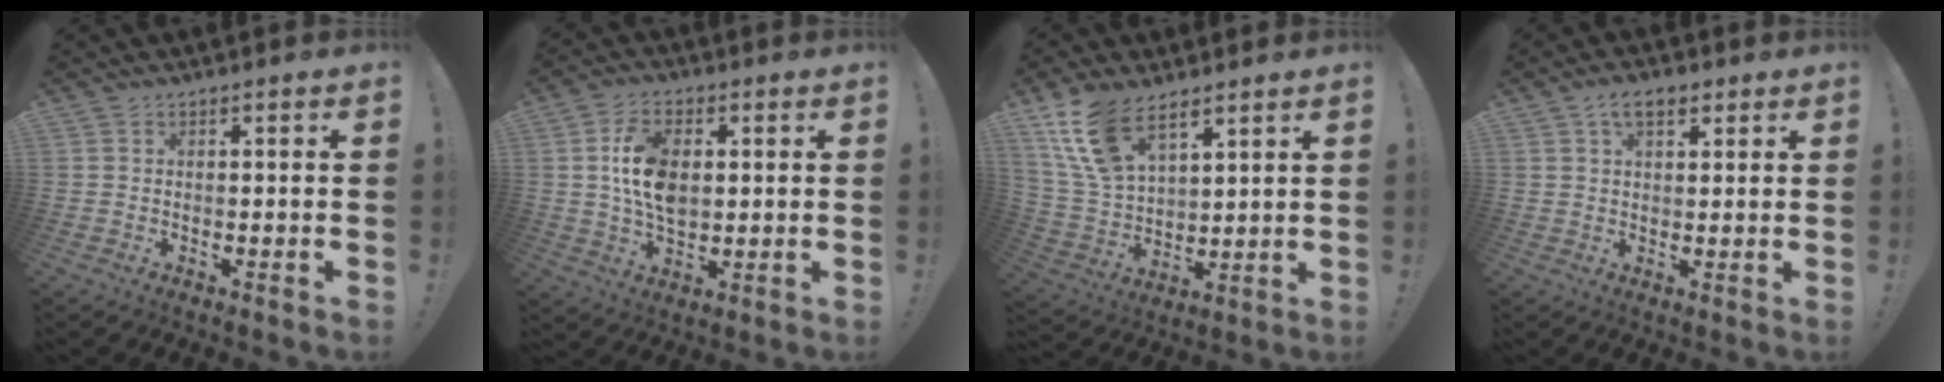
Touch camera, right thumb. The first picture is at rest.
{"total": 12.4, "force": [2.0, 8.0, 9.3], "torque": [-0.163, 0.006, 0.036]}
{"total": 14.8, "force": [9.7, 7.2, 8.6], "torque": [-0.174, -0.046, 0.185]}
{"total": 5.6, "force": [2.9, 3.0, 3.8], "torque": [-0.056, -0.003, 0.050]}